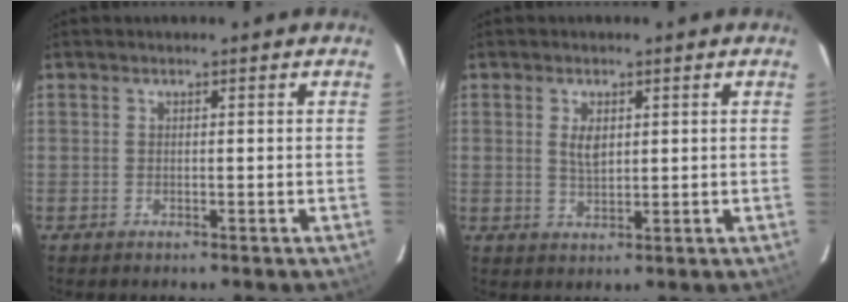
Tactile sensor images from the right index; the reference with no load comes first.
{"total": 3.5, "force": [1.0, 1.8, 2.8], "torque": [-0.049, 0.000, 0.020]}